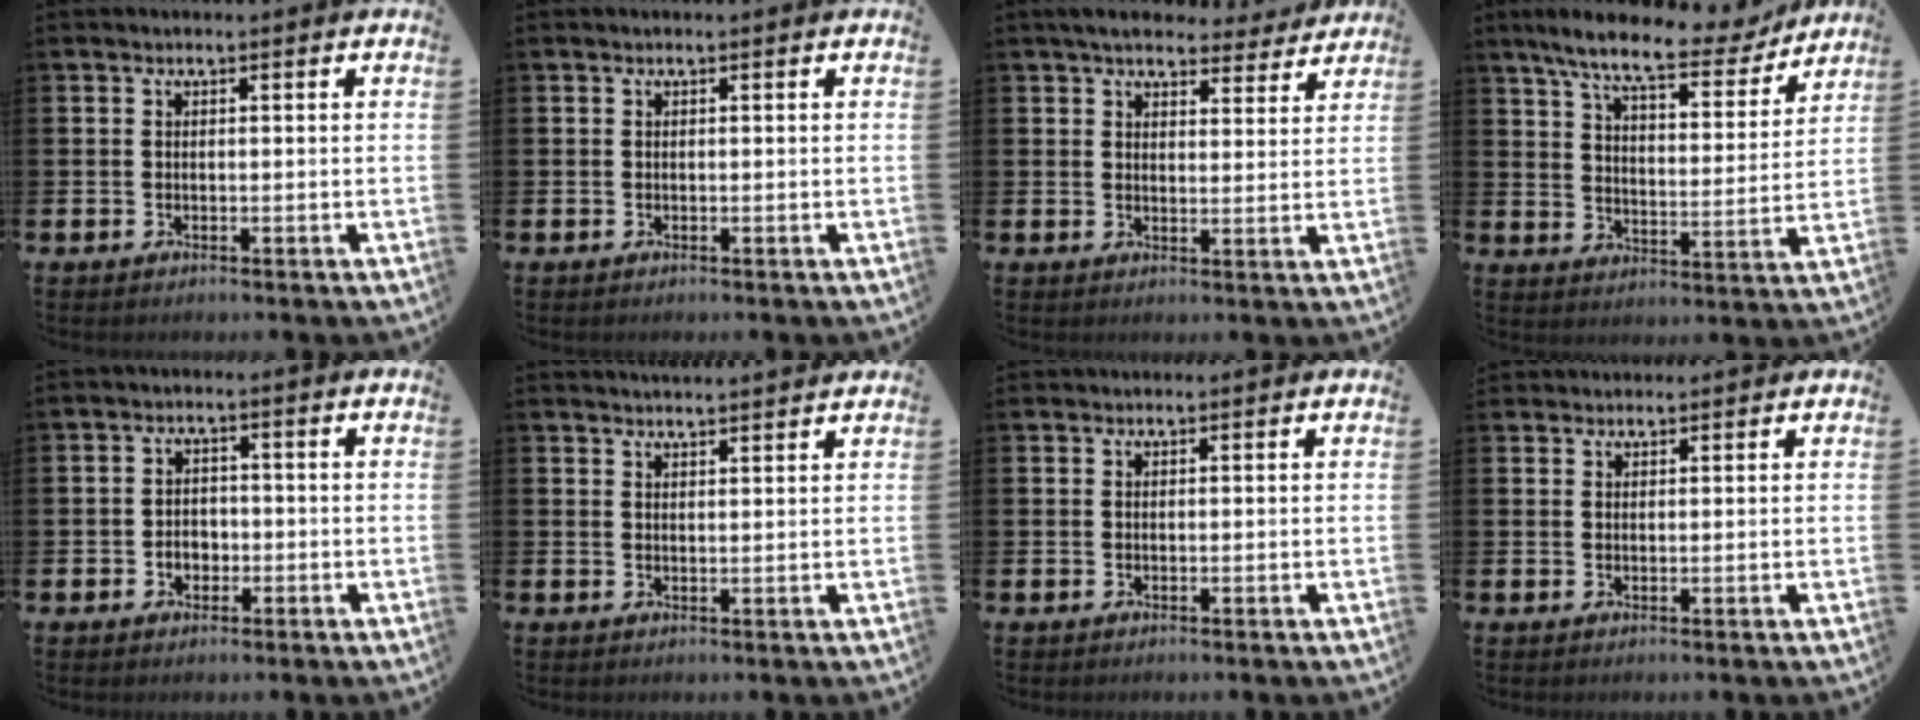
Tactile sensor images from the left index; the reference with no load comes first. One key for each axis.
{"total": 0.0}
{"total": 5.5, "fx": 5.1, "fy": 1.8, "fz": 1.3, "tx": -0.029, "ty": -0.026, "tz": 0.089}
{"total": 9.2, "fx": 8.0, "fy": 1.8, "fz": 4.3, "tx": -0.098, "ty": -0.045, "tz": 0.133}
{"total": 2.4, "fx": -0.8, "fy": 1.9, "fz": 1.1, "tx": -0.010, "ty": -0.002, "tz": -0.021}
{"total": 2.7, "fx": 2.7, "fy": -0.2, "fz": 0.0, "tx": 0.000, "ty": -0.015, "tz": 0.048}
{"total": 0.6, "fx": 0.6, "fy": 0.1, "fz": 0.0, "tx": 0.014, "ty": -0.004, "tz": 0.008}
{"total": 1.7, "fx": 1.6, "fy": 0.4, "fz": -0.1, "tx": 0.012, "ty": -0.004, "tz": 0.028}